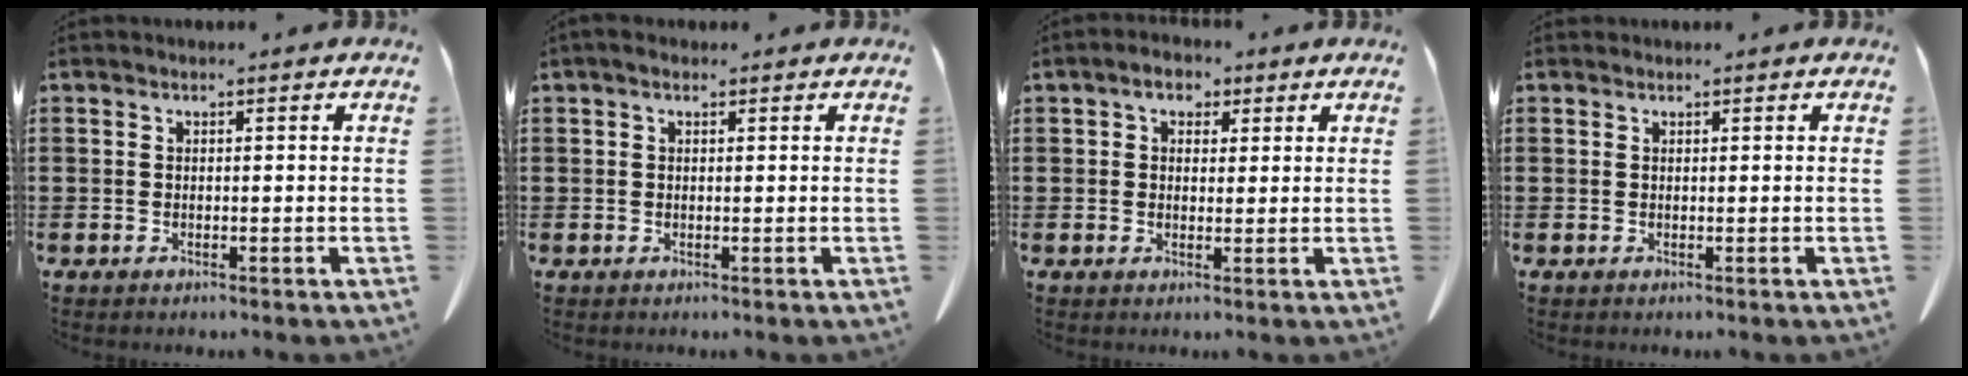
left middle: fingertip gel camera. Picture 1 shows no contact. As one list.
[{"total": 1.0, "force": [0.4, 0.5, 0.8], "torque": [-0.018, 0.005, 0.006]}, {"total": 3.1, "force": [1.9, 1.9, 1.4], "torque": [-0.039, 0.015, 0.032]}, {"total": 0.0}]